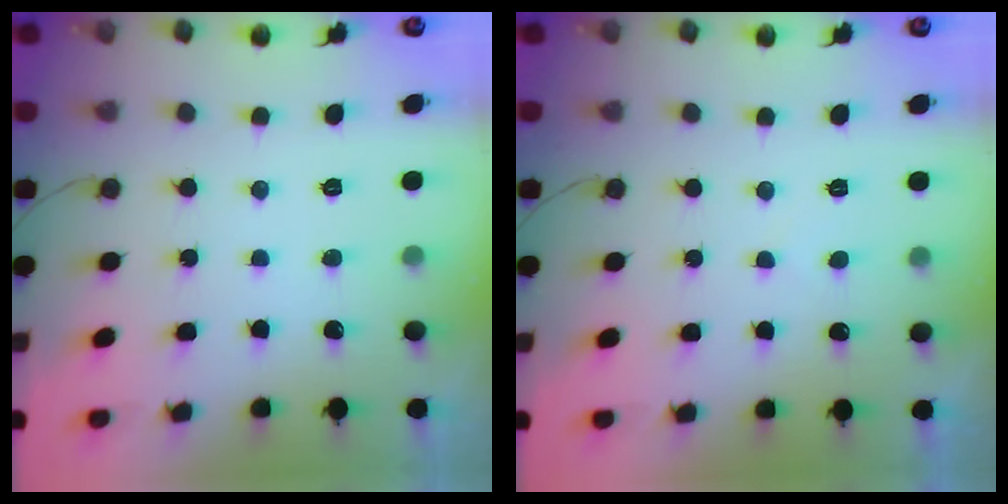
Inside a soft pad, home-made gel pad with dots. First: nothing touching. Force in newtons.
{"total": 2.2, "press": 2.1, "slide": 0.4}